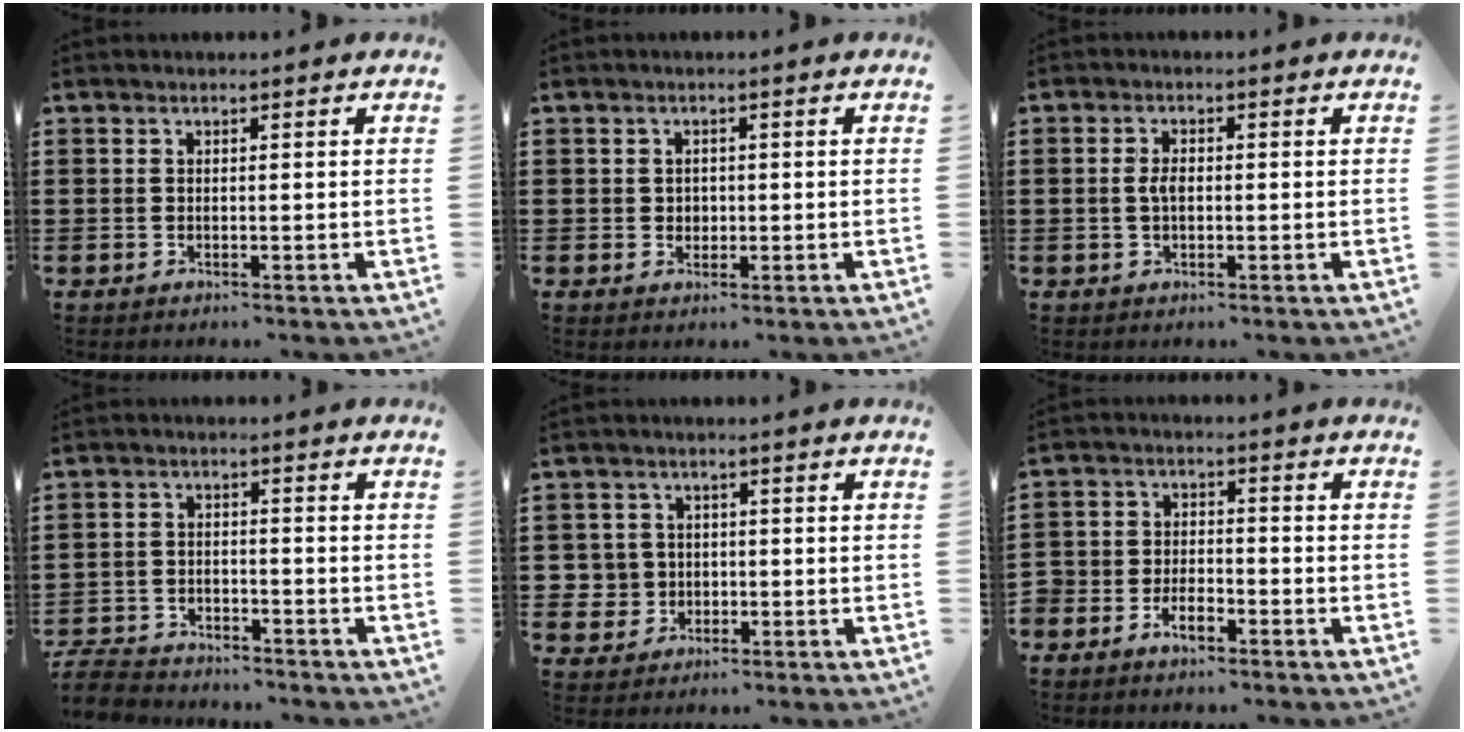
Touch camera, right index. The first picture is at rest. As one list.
[{"total": 1.4, "force": [0.2, 1.4, 0.4], "torque": [-0.012, 0.008, 0.001]}, {"total": 2.4, "force": [-0.1, 1.0, 2.2], "torque": [-0.052, -0.003, -0.004]}, {"total": 5.0, "force": [-4.9, 1.0, 0.7], "torque": [-0.030, 0.001, -0.104]}, {"total": 3.9, "force": [-0.7, 3.8, 0.7], "torque": [-0.038, 0.007, -0.018]}, {"total": 4.1, "force": [-3.3, 1.9, 1.5], "torque": [-0.036, 0.007, -0.067]}]